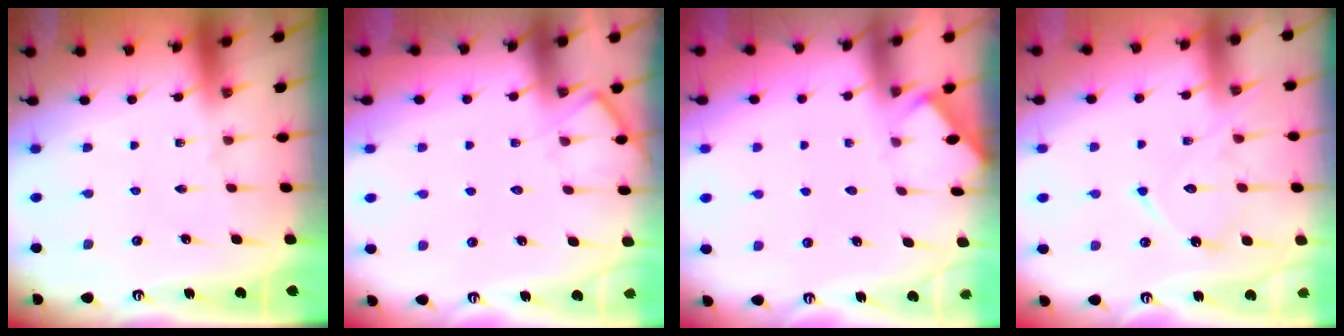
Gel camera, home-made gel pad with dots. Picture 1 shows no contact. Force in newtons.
{"total": 7.5, "press": 7.4, "slide": 0.7}
{"total": 1.7, "press": 1.7, "slide": 0.3}
{"total": 12.8, "press": 12.8, "slide": 1.2}